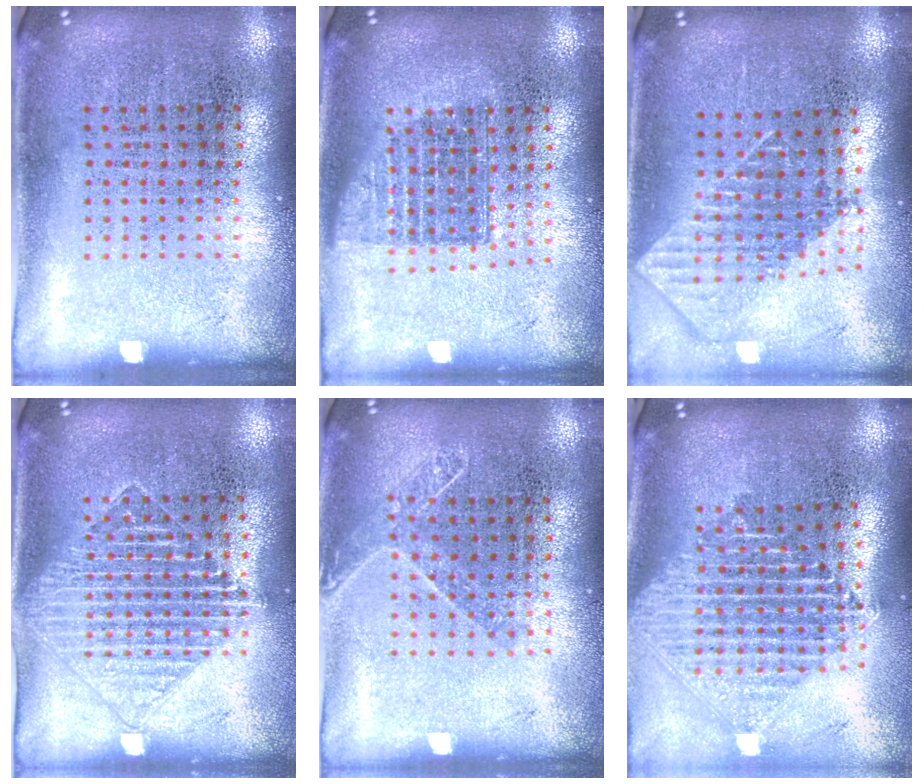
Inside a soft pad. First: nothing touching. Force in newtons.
{"total": 1.3, "press": 1.1, "slide": 0.8}
{"total": 1.9, "press": 1.5, "slide": 1.3}
{"total": 1.6, "press": 1.4, "slide": 0.8}
{"total": 1.2, "press": 1.0, "slide": 0.6}
{"total": 2.4, "press": 1.9, "slide": 1.5}